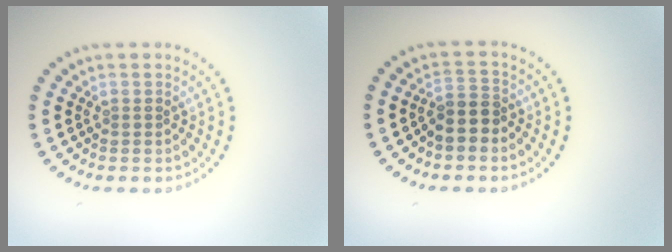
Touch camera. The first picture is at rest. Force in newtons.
{"total": 2.6, "press": 2.3, "slide": 1.2}